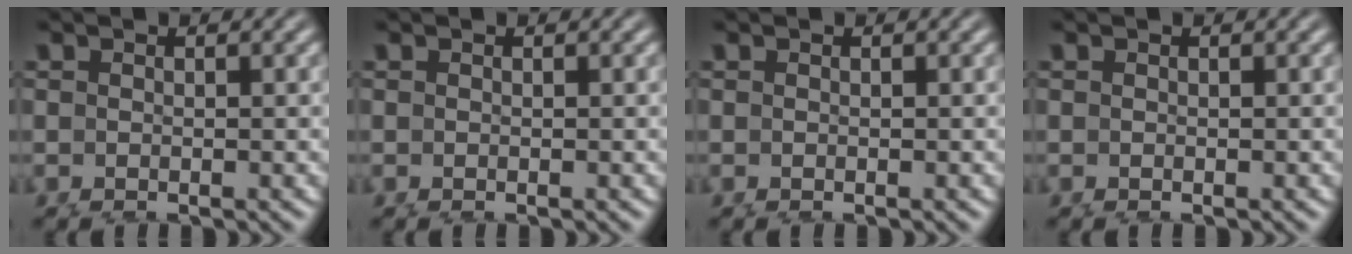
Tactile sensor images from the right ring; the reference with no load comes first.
{"total": 0.0}
{"total": 0.0}
{"total": 0.0}